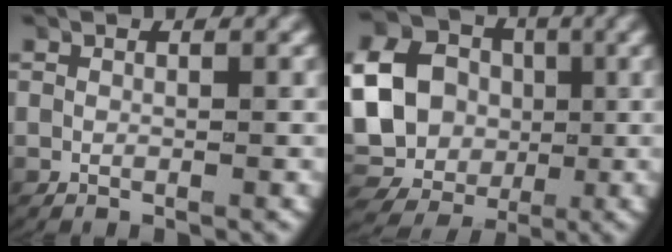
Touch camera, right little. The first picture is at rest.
{"total": 16.3, "force": [-0.2, 15.0, 6.2], "torque": [-0.171, -0.045, -0.004]}